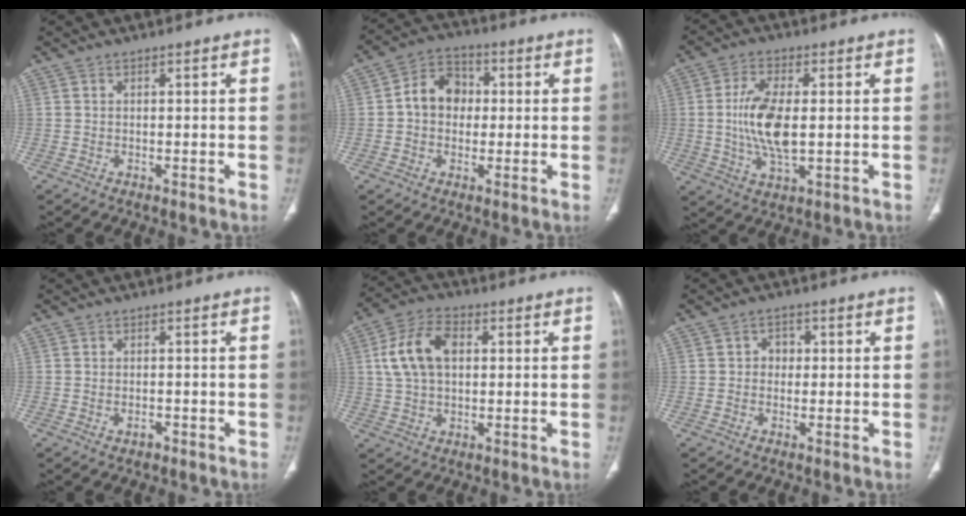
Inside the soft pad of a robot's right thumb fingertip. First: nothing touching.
{"total": 8.6, "force": [0.4, 7.0, 5.0], "torque": [-0.057, 0.021, -0.004]}
{"total": 11.0, "force": [0.0, 4.9, 9.9], "torque": [-0.200, -0.006, 0.003]}
{"total": 1.6, "force": [-0.8, 0.9, 1.0], "torque": [-0.016, 0.009, -0.009]}
{"total": 10.8, "force": [2.1, 6.9, 8.1], "torque": [-0.154, 0.018, 0.036]}
{"total": 2.6, "force": [0.1, 2.3, 1.3], "torque": [0.000, 0.008, -0.005]}